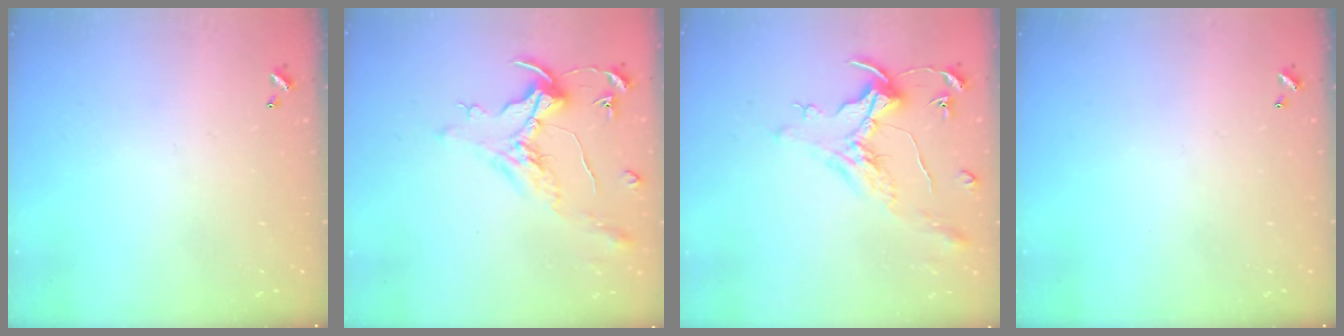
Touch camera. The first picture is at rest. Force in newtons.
{"total": 1.6, "press": 1.4, "slide": 0.7}
{"total": 1.6, "press": 1.4, "slide": 0.7}
{"total": 0.0}